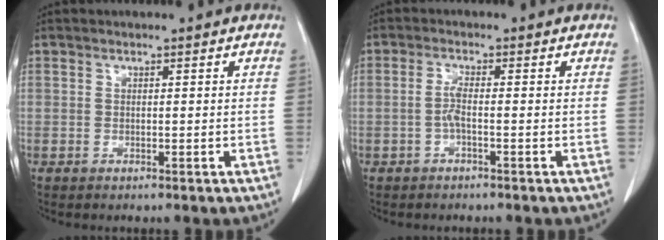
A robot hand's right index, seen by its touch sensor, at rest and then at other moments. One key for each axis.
{"total": 2.2, "fx": -0.7, "fy": 0.1, "fz": 2.1, "tx": -0.044, "ty": 0.001, "tz": -0.017}